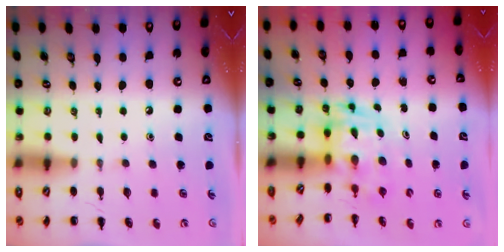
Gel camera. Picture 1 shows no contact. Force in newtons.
{"total": 3.4, "press": 3.4, "slide": 0.6}